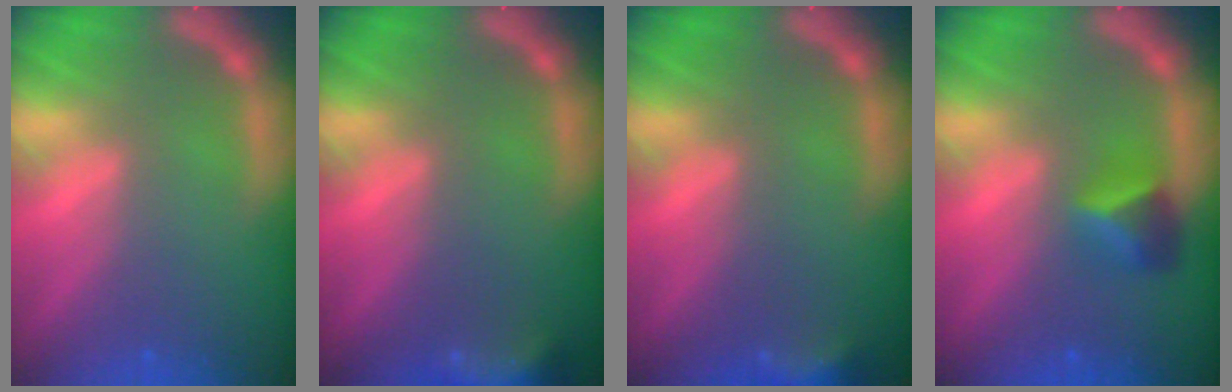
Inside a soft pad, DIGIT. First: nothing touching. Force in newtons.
{"total": 5.9}
{"total": 3.4}
{"total": 2.9}